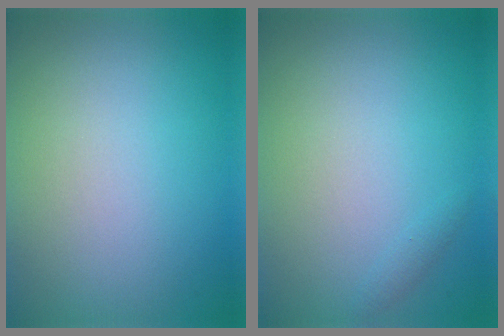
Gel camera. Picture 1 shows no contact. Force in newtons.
{"total": 0.6, "press": 0.6, "slide": 0.0}